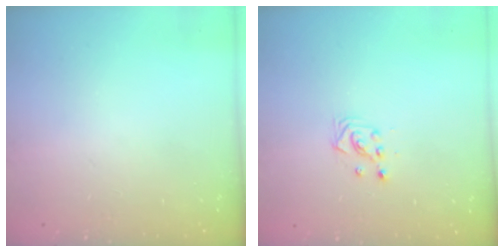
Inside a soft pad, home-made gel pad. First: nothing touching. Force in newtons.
{"total": 3.4, "press": 3.4, "slide": 0.2}